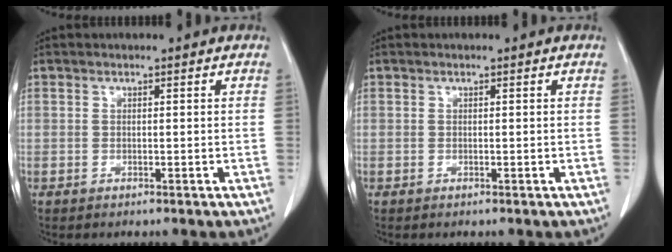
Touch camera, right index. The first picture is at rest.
{"total": 0.0}